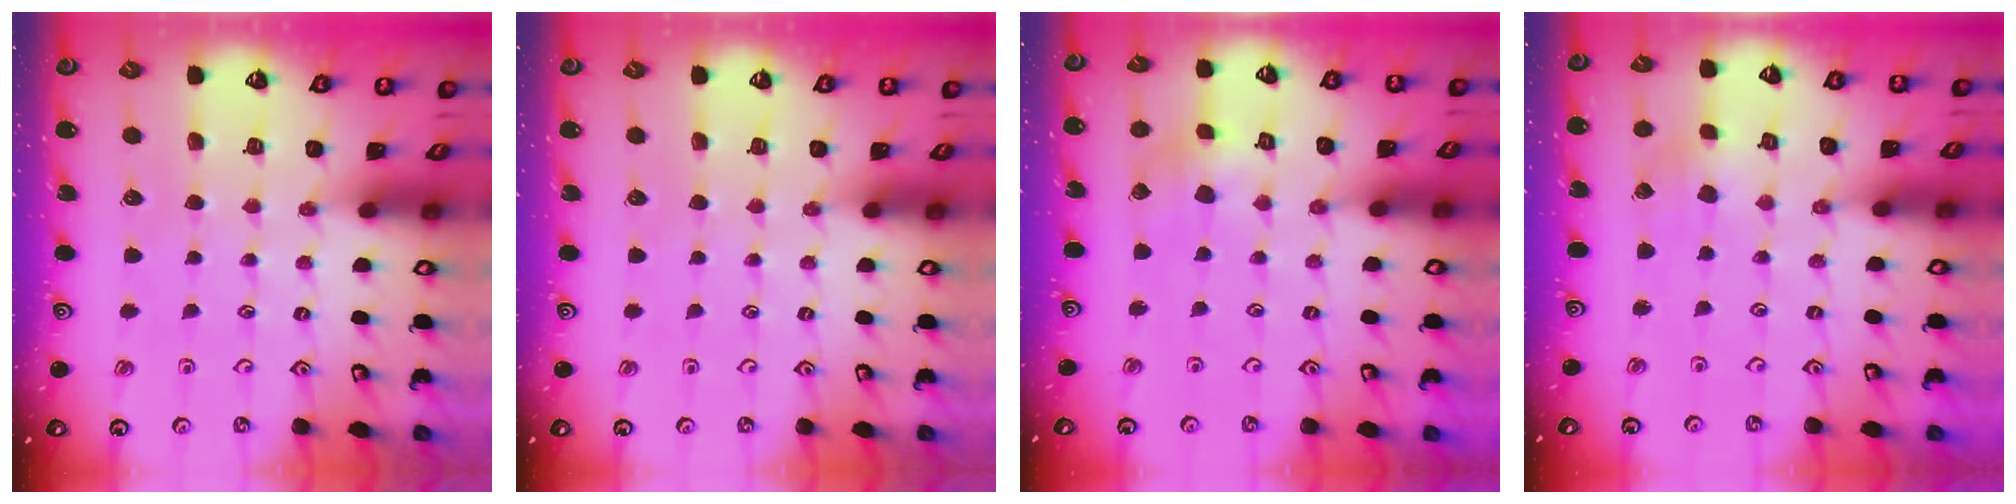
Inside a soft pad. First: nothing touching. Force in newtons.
{"total": 0.0}
{"total": 3.9, "press": 3.8, "slide": 0.4}
{"total": 2.1, "press": 2.0, "slide": 0.3}